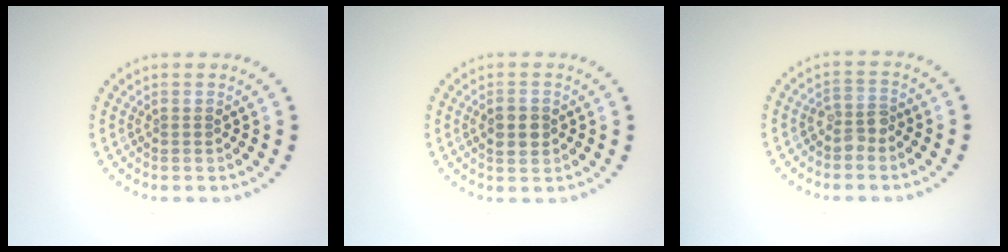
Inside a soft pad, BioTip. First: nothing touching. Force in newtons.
{"total": 2.6, "press": 2.6, "slide": 0.1}
{"total": 1.8, "press": 1.5, "slide": 0.9}